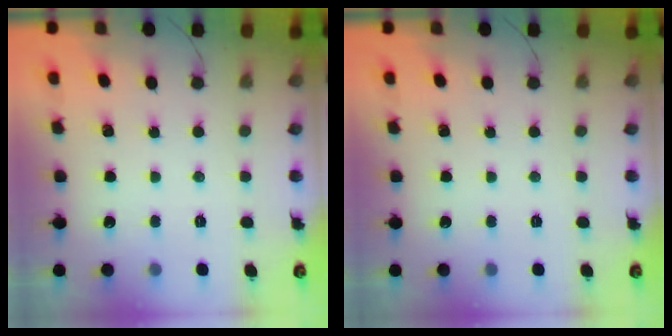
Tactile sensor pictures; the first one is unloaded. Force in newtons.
{"total": 0.0}